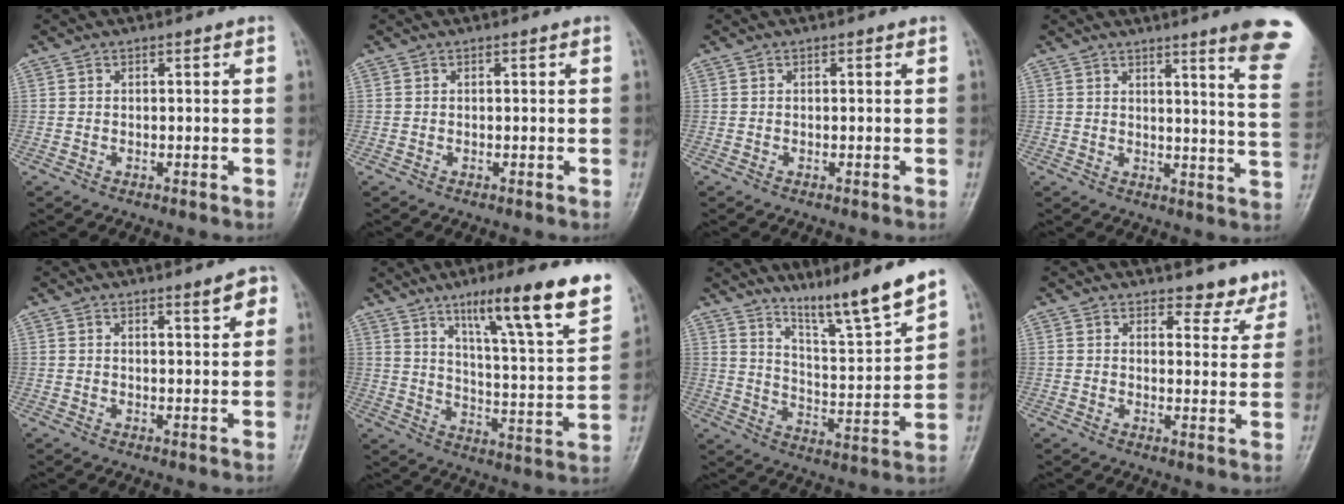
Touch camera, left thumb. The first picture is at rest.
{"total": 0.0}
{"total": 0.0}
{"total": 14.2, "force": [9.6, 0.3, 10.5], "torque": [-0.111, -0.064, 0.101]}
{"total": 3.1, "force": [1.7, 0.8, 2.5], "torque": [-0.024, -0.008, 0.022]}
{"total": 20.7, "force": [12.5, 2.9, 16.2], "torque": [-0.213, -0.052, 0.194]}
{"total": 12.0, "force": [9.9, 0.0, 6.9], "torque": [-0.104, -0.074, 0.173]}
{"total": 5.1, "force": [4.5, 2.3, 0.8], "torque": [0.020, -0.035, 0.048]}